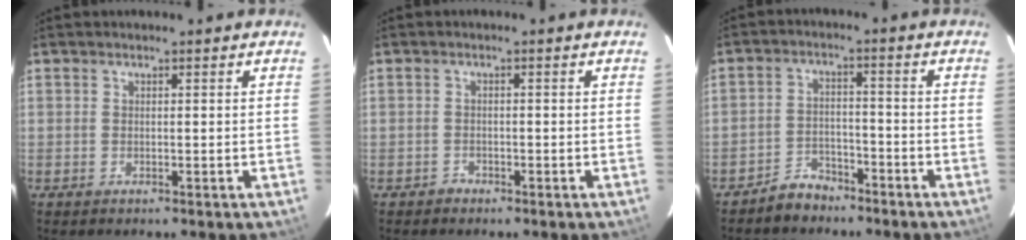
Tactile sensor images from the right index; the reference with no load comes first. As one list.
[{"total": 1.4, "force": [-1.0, 0.9, -0.2], "torque": [0.001, 0.008, -0.016]}, {"total": 5.3, "force": [-4.4, 2.8, 0.7], "torque": [-0.028, 0.017, -0.073]}]